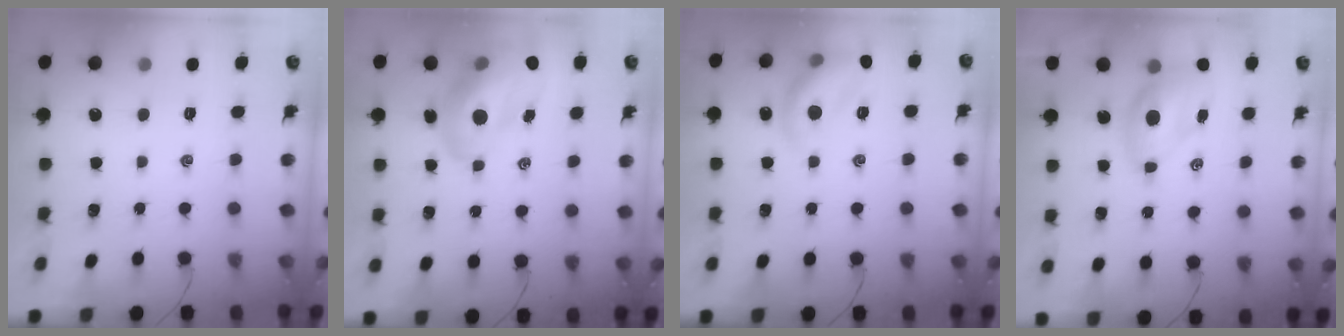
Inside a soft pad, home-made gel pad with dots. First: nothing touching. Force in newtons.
{"total": 16.0, "press": 15.3, "slide": 4.7}
{"total": 13.8, "press": 13.7, "slide": 1.3}
{"total": 7.8, "press": 7.5, "slide": 1.8}